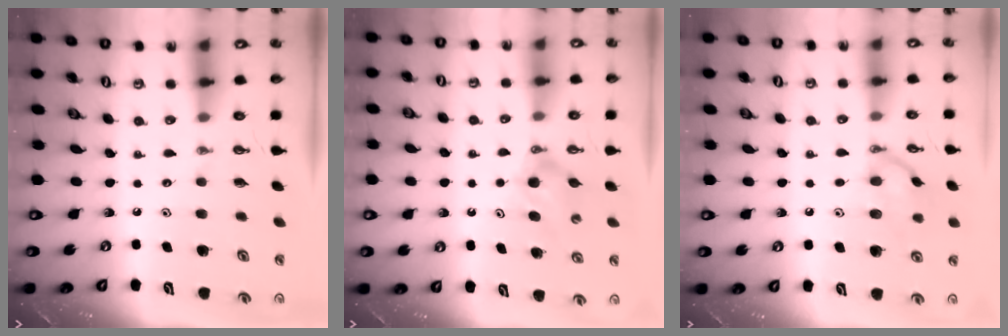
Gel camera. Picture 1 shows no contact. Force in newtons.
{"total": 3.8, "press": 3.8, "slide": 0.6}
{"total": 10.9, "press": 10.8, "slide": 1.6}